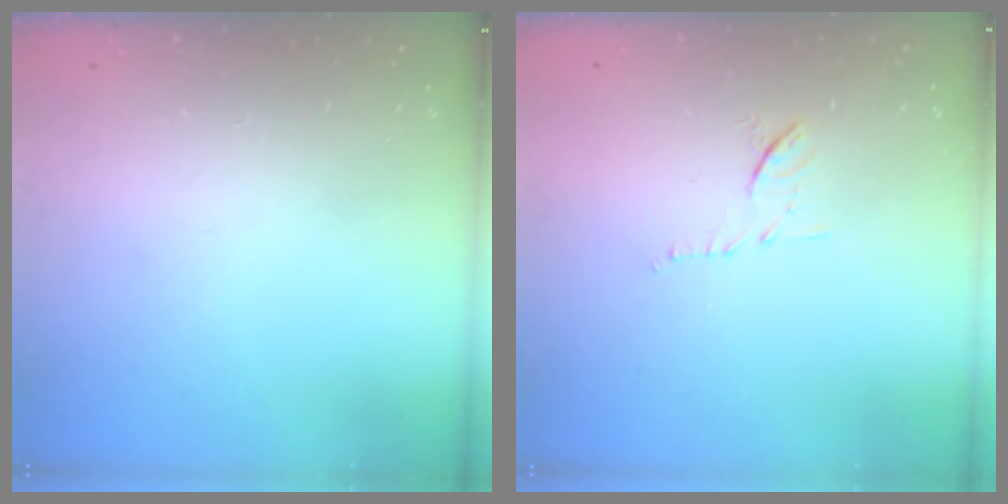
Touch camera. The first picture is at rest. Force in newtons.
{"total": 7.8, "press": 7.8, "slide": 0.3}